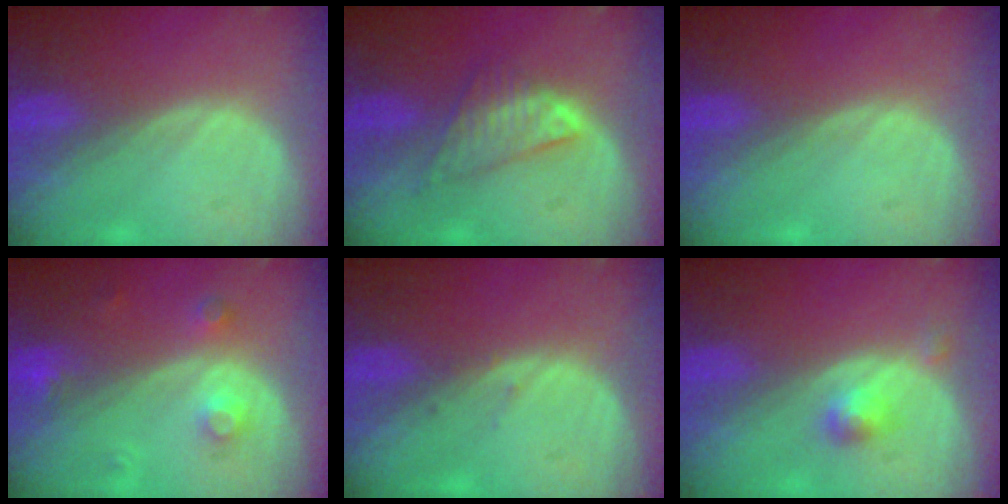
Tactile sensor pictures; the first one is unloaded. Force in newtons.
{"total": 4.9, "press": 4.9, "slide": 0.4}
{"total": 0.0}
{"total": 3.4, "press": 3.1, "slide": 1.2}
{"total": 0.7, "press": 0.4, "slide": 0.5}
{"total": 2.4, "press": 2.1, "slide": 1.1}